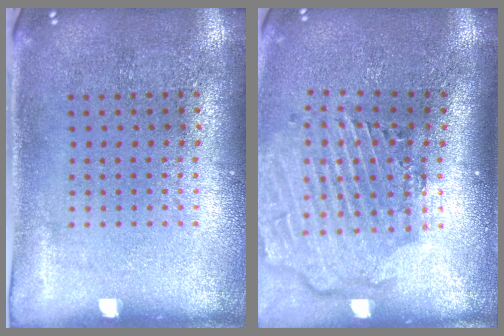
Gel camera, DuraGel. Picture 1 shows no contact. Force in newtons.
{"total": 2.9, "press": 2.3, "slide": 1.8}